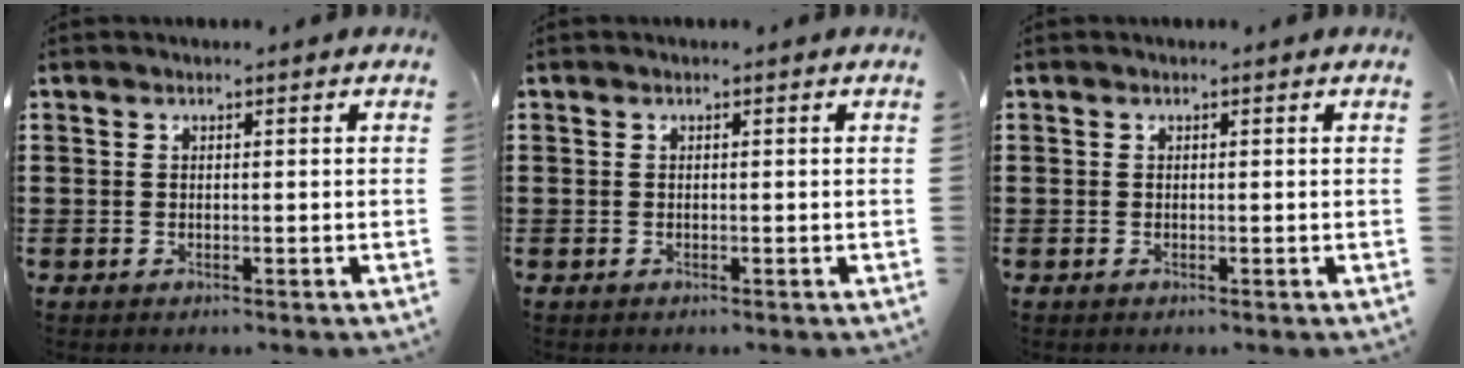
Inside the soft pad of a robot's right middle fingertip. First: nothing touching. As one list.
[{"total": 0.0}, {"total": 0.0}]